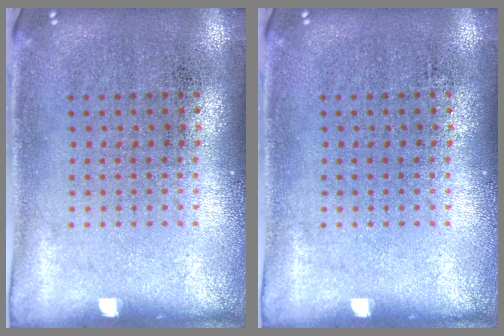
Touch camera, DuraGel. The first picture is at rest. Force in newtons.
{"total": 0.0}